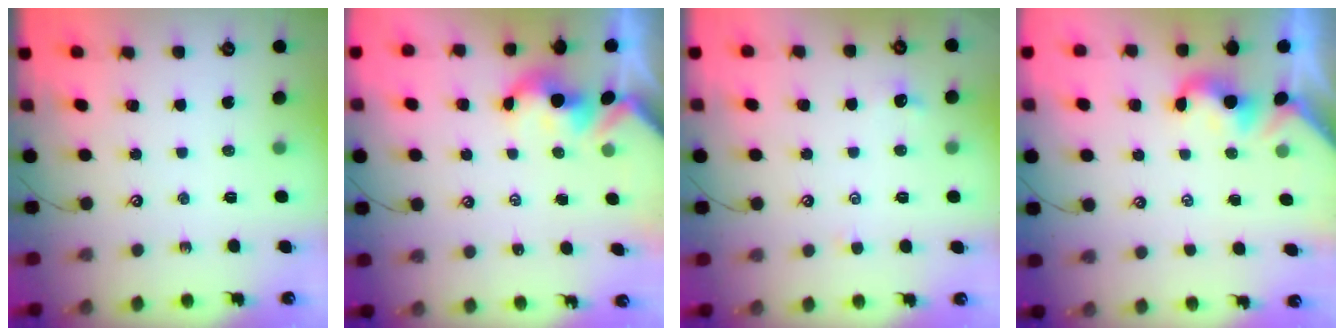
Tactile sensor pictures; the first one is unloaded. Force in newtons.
{"total": 2.1, "press": 2.1, "slide": 0.2}
{"total": 1.4, "press": 1.4, "slide": 0.3}
{"total": 2.1, "press": 2.0, "slide": 0.4}